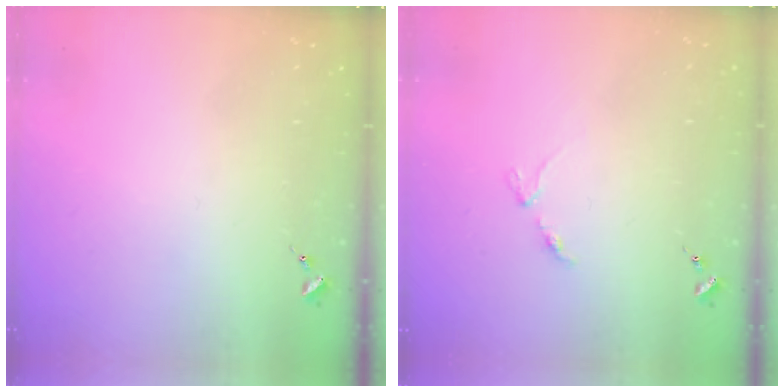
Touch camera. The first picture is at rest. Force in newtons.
{"total": 3.4, "press": 3.4, "slide": 0.5}